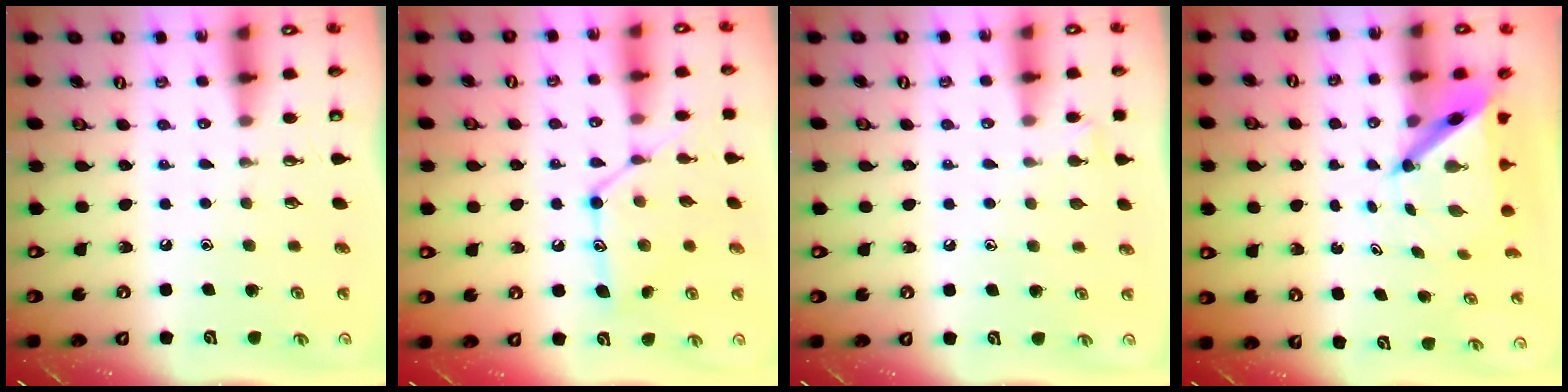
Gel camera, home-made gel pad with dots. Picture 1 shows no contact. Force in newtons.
{"total": 13.5, "press": 13.5, "slide": 0.8}
{"total": 3.5, "press": 3.5, "slide": 0.5}
{"total": 5.9, "press": 5.9, "slide": 0.5}